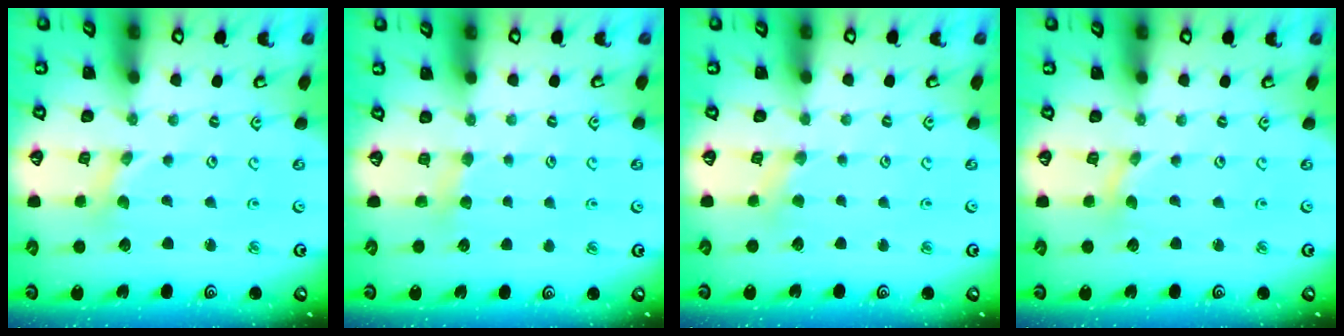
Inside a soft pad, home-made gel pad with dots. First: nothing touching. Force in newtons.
{"total": 3.7, "press": 3.7, "slide": 0.4}
{"total": 1.9, "press": 1.9, "slide": 0.5}
{"total": 0.0}